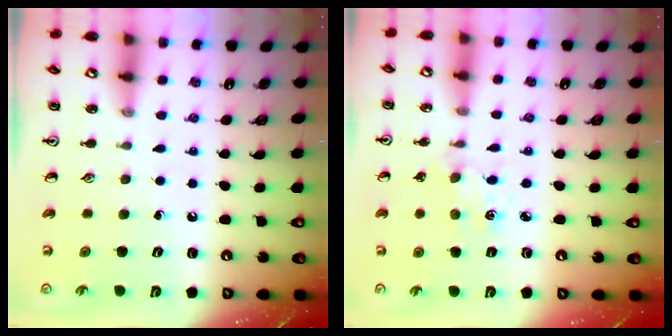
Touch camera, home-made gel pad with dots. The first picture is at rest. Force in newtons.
{"total": 2.2, "press": 2.2, "slide": 0.2}